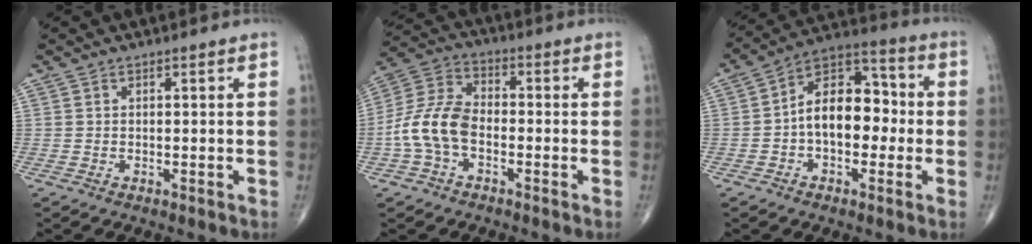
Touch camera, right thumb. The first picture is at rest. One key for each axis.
{"total": 10.7, "fx": -2.8, "fy": 6.7, "fz": 7.8, "tx": -0.159, "ty": 0.035, "tz": -0.064}
{"total": 13.3, "fx": -1.1, "fy": 8.4, "fz": 10.3, "tx": -0.132, "ty": 0.044, "tz": -0.031}